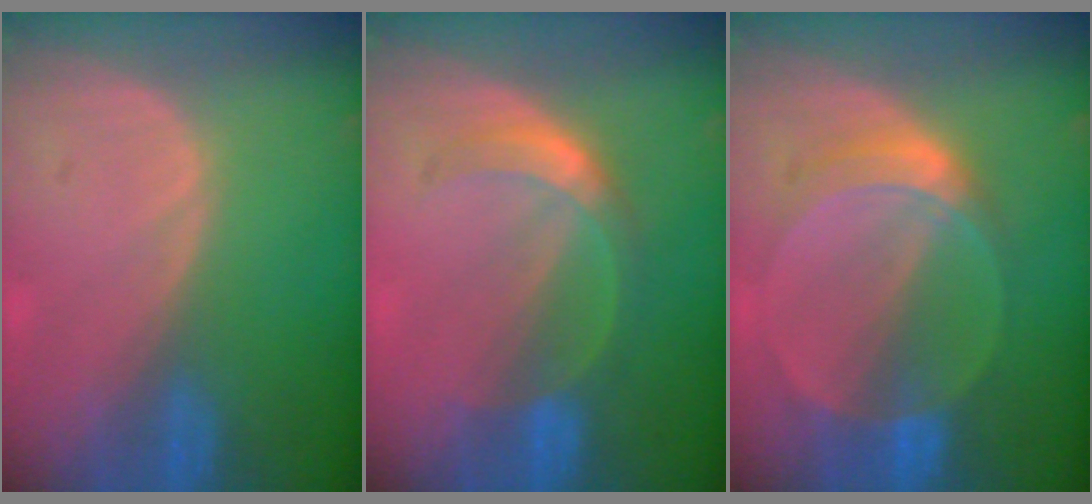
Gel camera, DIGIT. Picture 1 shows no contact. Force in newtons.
{"total": 5.7, "press": 5.0, "slide": 2.7}
{"total": 6.1, "press": 5.7, "slide": 2.2}